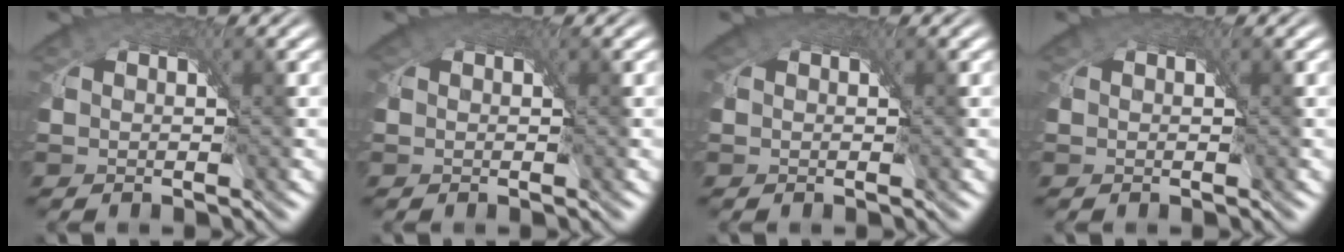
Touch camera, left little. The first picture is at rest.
{"total": 1.6, "force": [0.6, 1.4, 0.7], "torque": [-0.014, 0.001, 0.004]}
{"total": 1.9, "force": [0.6, 1.6, 0.8], "torque": [-0.018, 0.000, 0.005]}
{"total": 0.0}